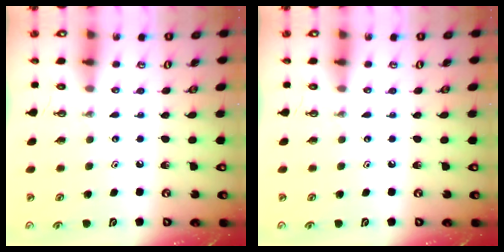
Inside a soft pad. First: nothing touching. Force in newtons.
{"total": 0.0}